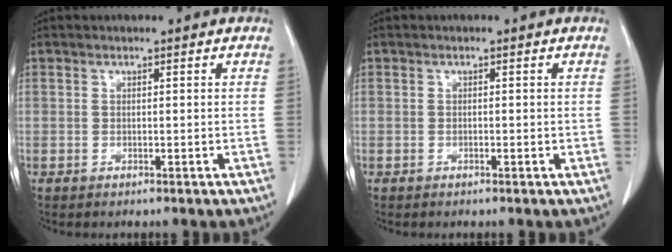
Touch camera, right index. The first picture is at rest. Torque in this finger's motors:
{"motor_torque": [-0.08, 0.05, -0.02, -0.01]}